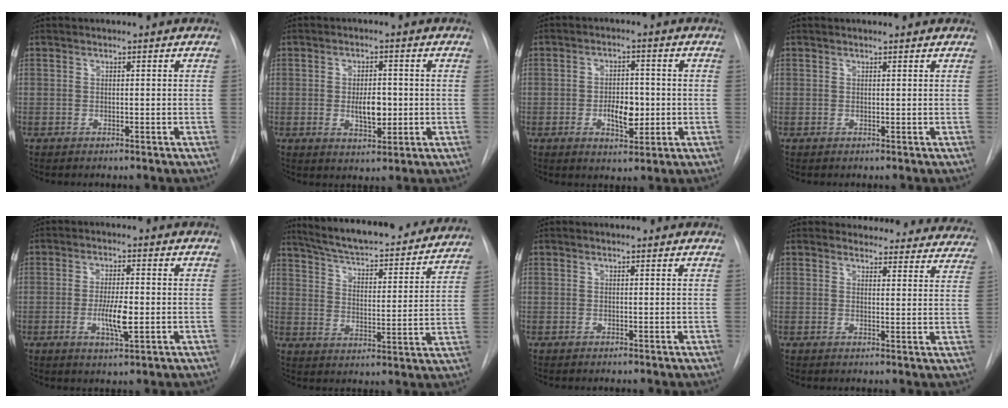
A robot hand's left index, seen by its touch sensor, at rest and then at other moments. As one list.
[{"total": 5.0, "force": [-1.3, 2.2, 4.3], "torque": [-0.068, -0.008, -0.012]}, {"total": 5.7, "force": [-1.9, 2.7, 4.6], "torque": [-0.074, -0.003, -0.022]}, {"total": 0.9, "force": [0.8, 0.2, 0.3], "torque": [-0.011, 0.007, 0.005]}, {"total": 5.6, "force": [-1.9, 1.0, 5.2], "torque": [-0.099, -0.014, -0.027]}, {"total": 27.1, "force": [24.1, 5.5, 11.1], "torque": [-0.177, -0.038, 0.314]}, {"total": 0.0}, {"total": 19.0, "force": [18.0, 5.6, 2.7], "torque": [-0.008, -0.055, 0.185]}]